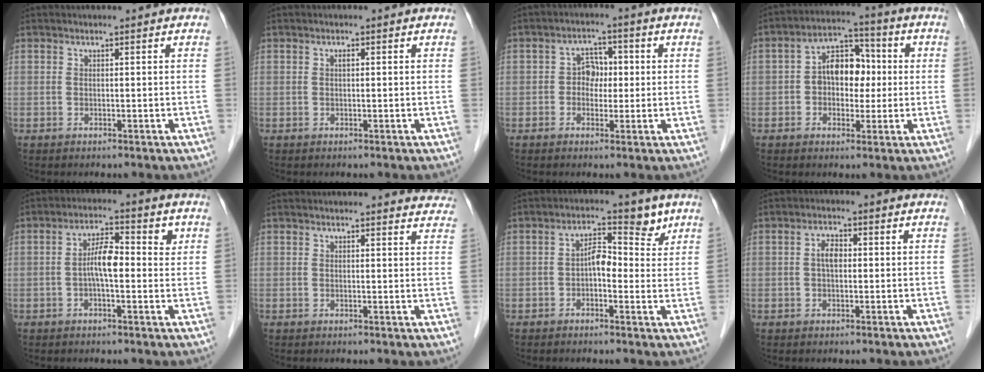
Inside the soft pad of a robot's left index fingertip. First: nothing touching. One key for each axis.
{"total": 0.5, "fx": 0.1, "fy": 0.1, "fz": 0.5, "tx": -0.012, "ty": 0.001, "tz": 0.002}
{"total": 3.9, "fx": -0.1, "fy": 3.0, "fz": 2.5, "tx": -0.035, "ty": 0.015, "tz": -0.005}
{"total": 8.1, "fx": 0.1, "fy": 5.4, "fz": 6.1, "tx": -0.102, "ty": 0.036, "tz": 0.000}
{"total": 5.7, "fx": 0.3, "fy": 1.9, "fz": 5.4, "tx": -0.098, "ty": 0.023, "tz": -0.001}
{"total": 8.1, "fx": 7.8, "fy": 1.6, "fz": 1.1, "tx": 0.016, "ty": -0.007, "tz": 0.055}
{"total": 4.8, "fx": 1.3, "fy": 2.7, "fz": 3.8, "tx": -0.059, "ty": 0.025, "tz": 0.016}
{"total": 2.5, "fx": 0.1, "fy": 1.3, "fz": 2.1, "tx": -0.043, "ty": 0.011, "tz": 0.001}